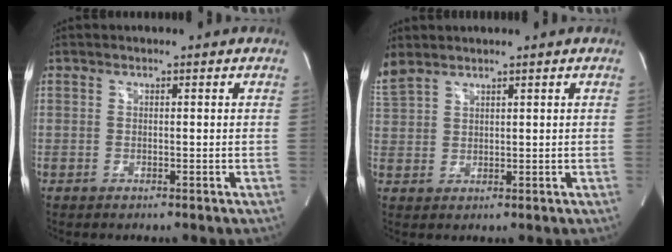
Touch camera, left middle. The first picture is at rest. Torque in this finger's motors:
{"motor_torque": [0.38, -0.33, 1.06, 0.21]}